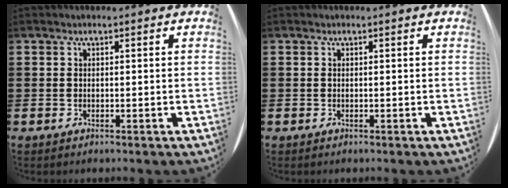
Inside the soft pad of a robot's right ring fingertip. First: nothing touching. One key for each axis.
{"total": 0.0}